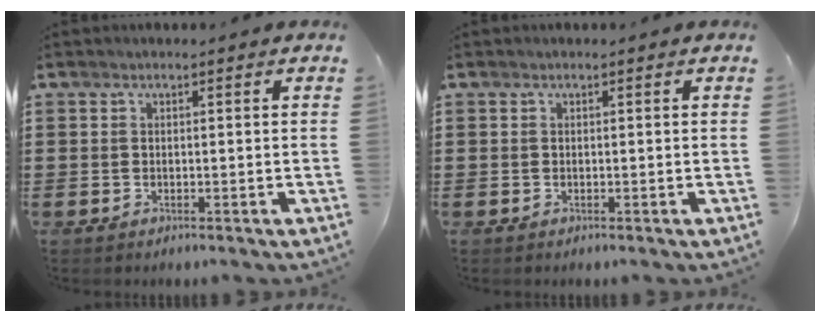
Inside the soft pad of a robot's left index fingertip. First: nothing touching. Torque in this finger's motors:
{"motor_torque": [0.00, 0.00, 0.00, 0.00]}